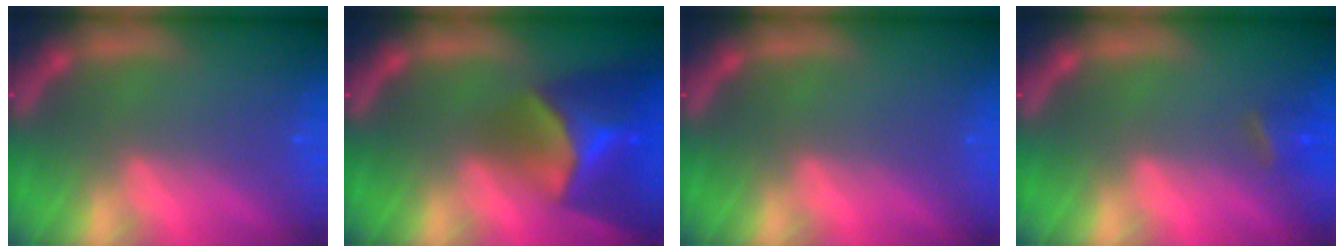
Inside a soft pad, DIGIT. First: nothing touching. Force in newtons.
{"total": 9.9}
{"total": 0.0}
{"total": 1.9}